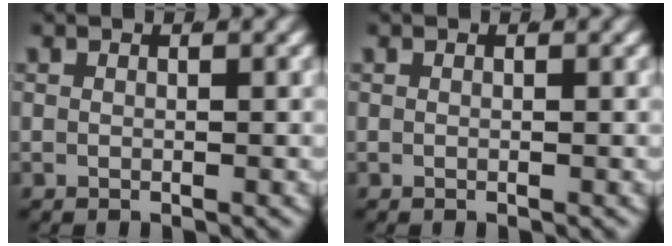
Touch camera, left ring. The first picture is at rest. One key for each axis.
{"total": 0.0}